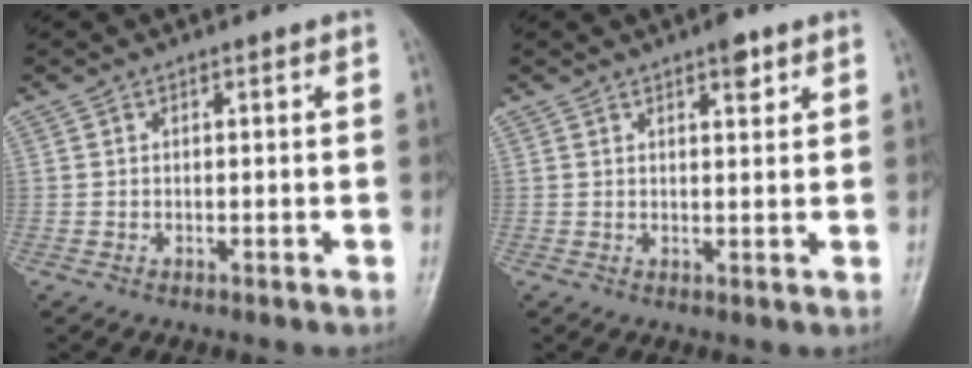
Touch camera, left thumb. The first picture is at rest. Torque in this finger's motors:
{"motor_torque": [0.48, 0.23, 0.24, -0.35, 0.00]}